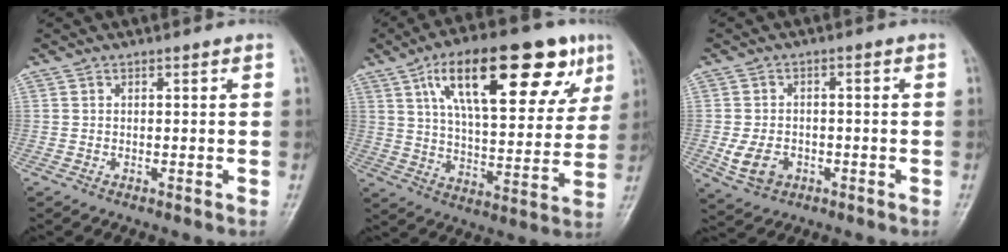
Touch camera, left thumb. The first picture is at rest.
{"total": 25.2, "force": [12.1, 9.9, 19.8], "torque": [-0.265, -0.010, 0.192]}
{"total": 5.9, "force": [-1.9, 4.5, 3.4], "torque": [-0.057, 0.007, -0.026]}